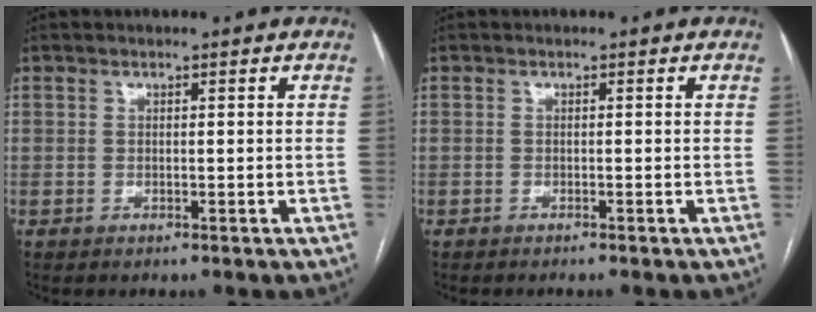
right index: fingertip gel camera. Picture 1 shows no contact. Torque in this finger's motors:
{"motor_torque": [-0.06, -0.01, 0.07, 0.01]}